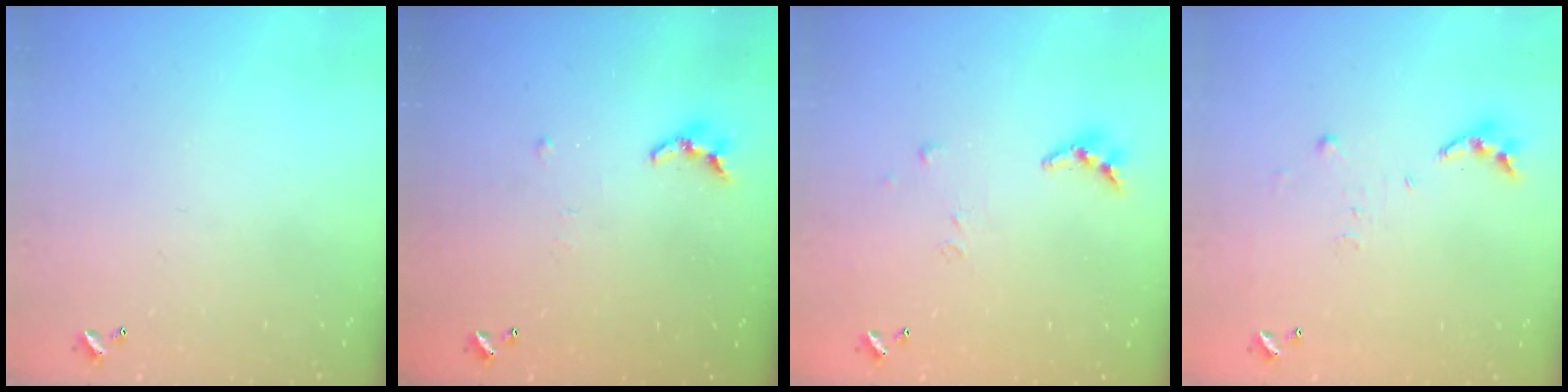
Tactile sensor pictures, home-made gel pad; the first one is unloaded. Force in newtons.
{"total": 6.8, "press": 6.7, "slide": 0.5}
{"total": 5.7, "press": 5.7, "slide": 0.4}
{"total": 6.3, "press": 6.3, "slide": 0.6}